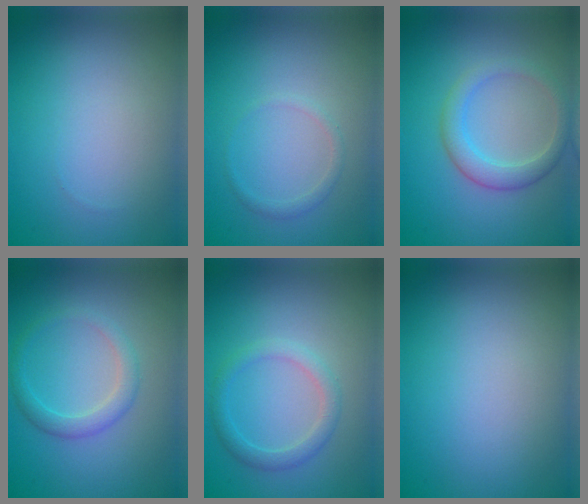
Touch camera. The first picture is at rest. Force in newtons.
{"total": 1.0, "press": 1.0, "slide": 0.1}
{"total": 3.0, "press": 3.0, "slide": 0.0}
{"total": 2.1, "press": 2.1, "slide": 0.1}
{"total": 2.2, "press": 2.2, "slide": 0.2}
{"total": 0.0}